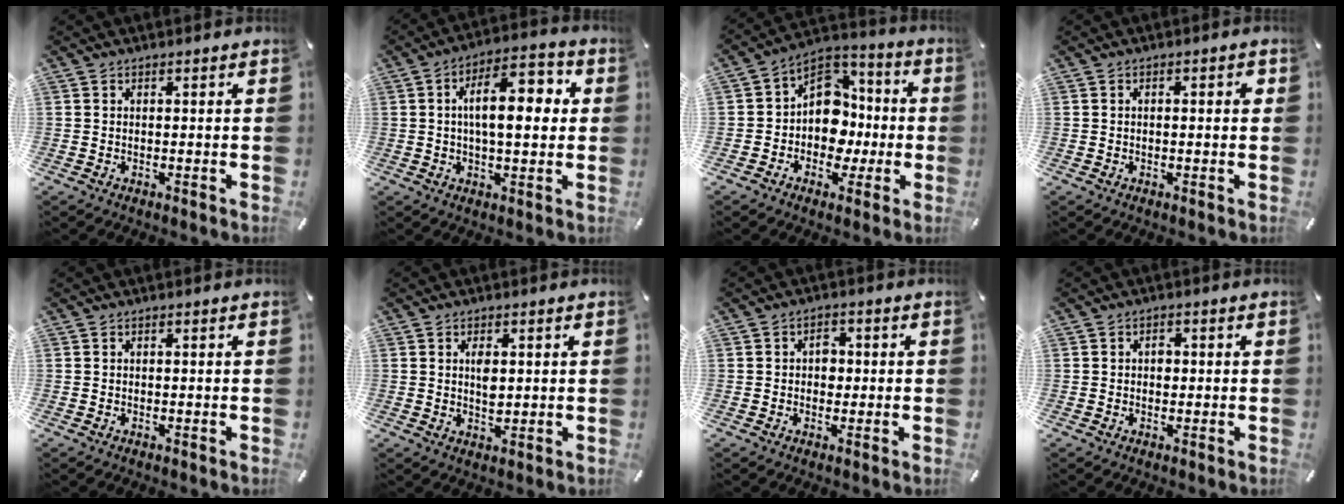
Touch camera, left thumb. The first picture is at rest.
{"total": 12.5, "force": [2.0, 5.9, 10.8], "torque": [-0.170, 0.001, 0.026]}
{"total": 12.4, "force": [-1.5, 10.9, 5.6], "torque": [-0.098, 0.008, -0.019]}
{"total": 2.0, "force": [0.0, 0.8, 1.9], "torque": [-0.026, 0.002, -0.004]}
{"total": 0.0}
{"total": 3.4, "force": [0.6, 1.8, 2.8], "torque": [-0.044, 0.000, 0.006]}
{"total": 3.3, "force": [0.0, 2.6, 2.1], "torque": [-0.016, -0.001, -0.009]}
{"total": 2.0, "force": [0.0, 1.5, 1.3], "torque": [-0.010, -0.001, -0.005]}